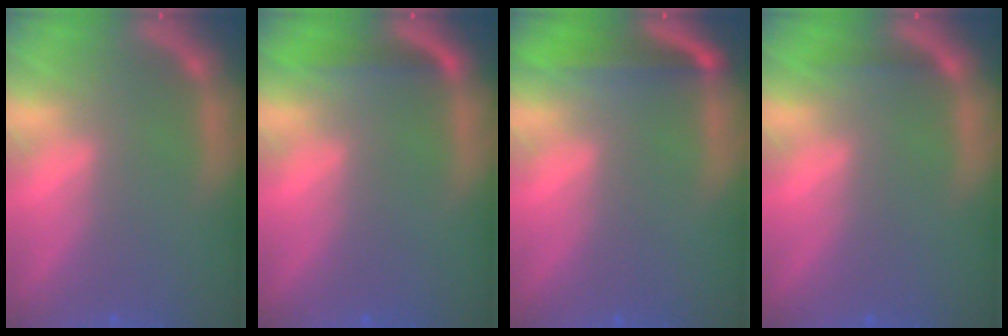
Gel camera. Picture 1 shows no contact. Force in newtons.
{"total": 1.9}
{"total": 4.0}
{"total": 0.9}